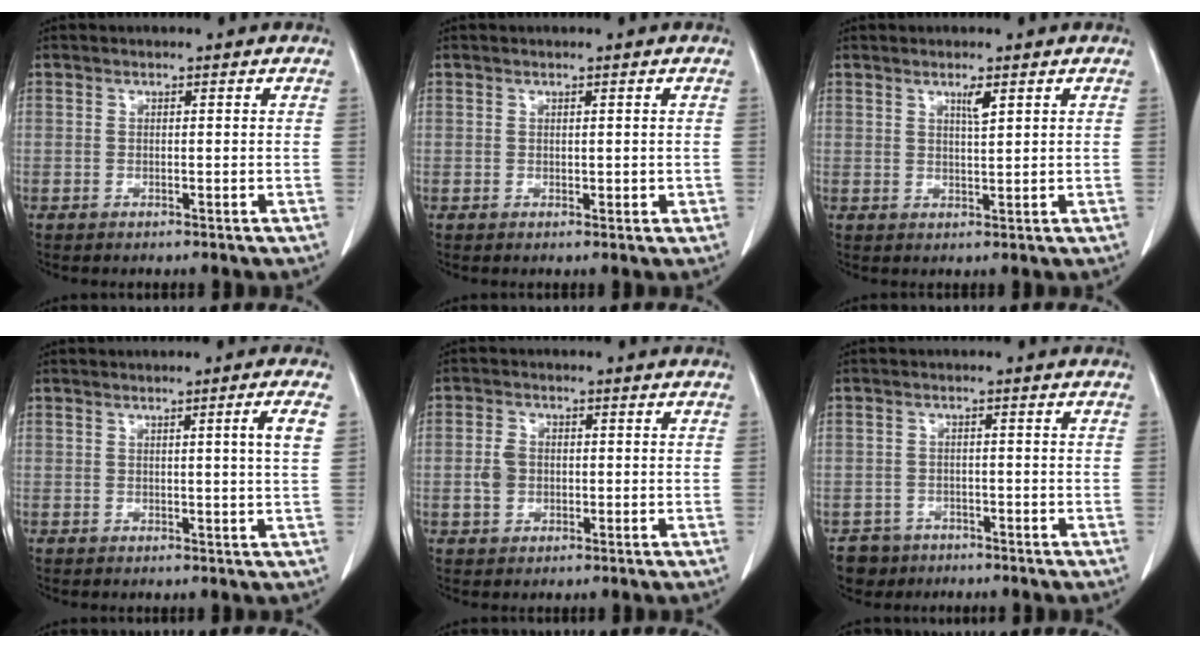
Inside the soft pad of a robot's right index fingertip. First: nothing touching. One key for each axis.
{"total": 0.8, "fx": 0.2, "fy": 0.7, "fz": 0.4, "tx": -0.001, "ty": 0.002, "tz": 0.005}
{"total": 2.0, "fx": 1.1, "fy": 0.1, "fz": 1.6, "tx": -0.031, "ty": -0.003, "tz": 0.019}
{"total": 3.0, "fx": 0.8, "fy": -0.9, "fz": 2.7, "tx": -0.039, "ty": -0.005, "tz": 0.012}
{"total": 3.2, "fx": -0.3, "fy": 2.6, "fz": 1.9, "tx": -0.044, "ty": 0.011, "tz": -0.003}
{"total": 4.1, "fx": -3.1, "fy": 2.7, "fz": -0.4, "tx": 0.008, "ty": 0.006, "tz": -0.052}